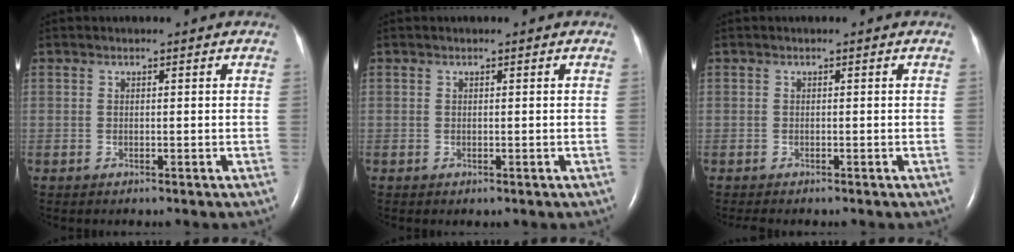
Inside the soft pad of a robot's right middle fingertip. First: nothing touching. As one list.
[{"total": 0.0}, {"total": 0.8, "force": [-0.7, 0.0, 0.3], "torque": [-0.009, -0.003, -0.010]}]